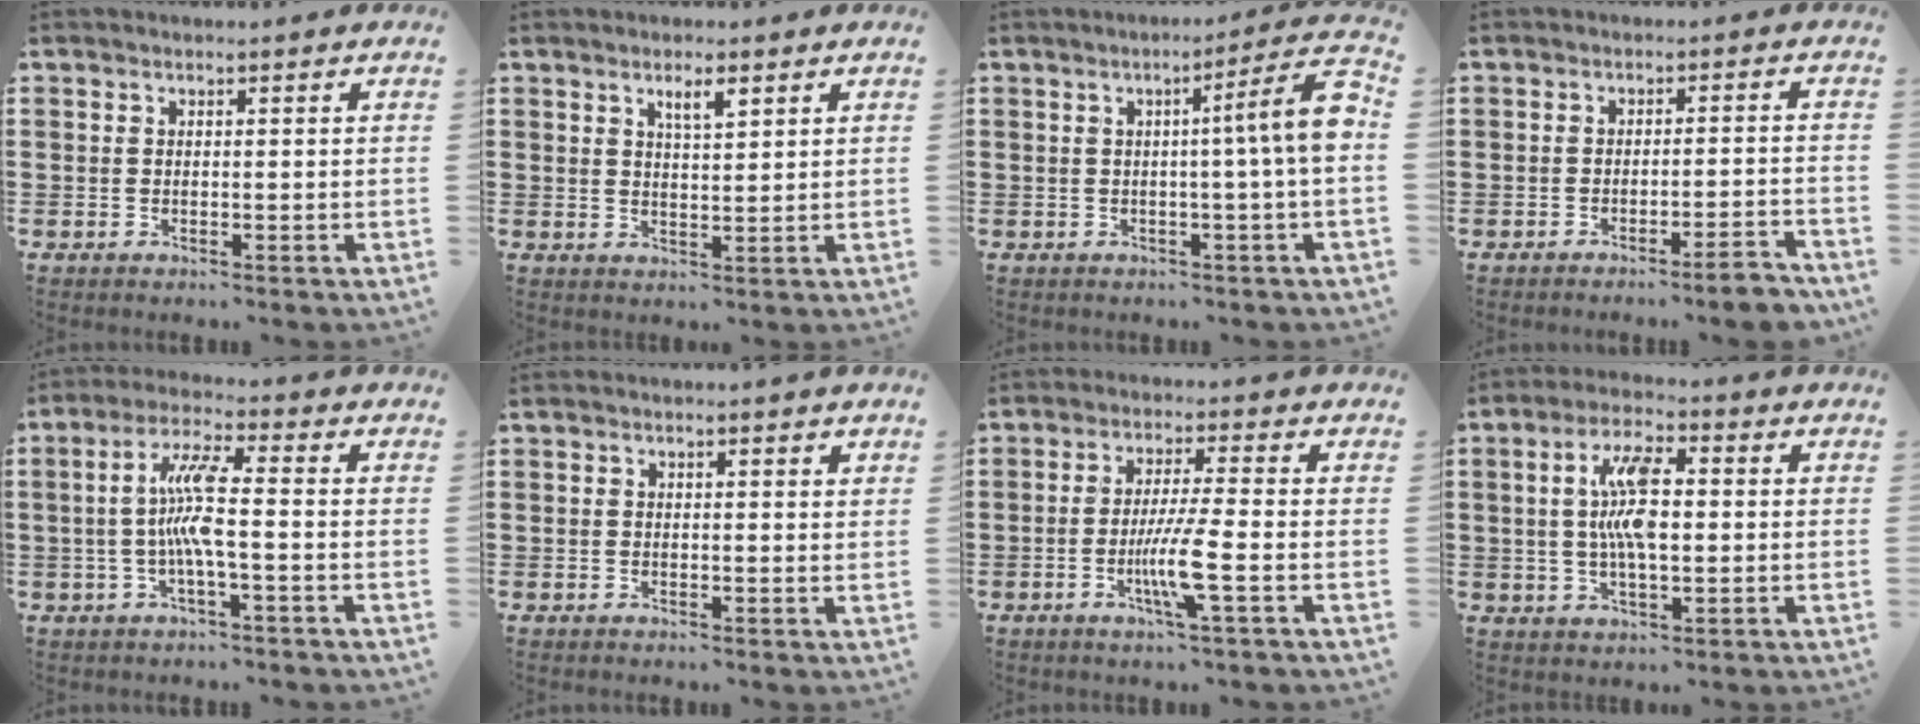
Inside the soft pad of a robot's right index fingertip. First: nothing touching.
{"total": 2.7, "force": [1.7, 0.6, 2.1], "torque": [-0.035, 0.001, 0.026]}
{"total": 8.0, "force": [0.4, 0.0, 8.0], "torque": [-0.118, -0.017, 0.000]}
{"total": 3.8, "force": [-3.2, -0.1, 2.1], "torque": [-0.034, -0.009, -0.058]}
{"total": 7.5, "force": [-0.8, 1.0, 7.4], "torque": [-0.162, -0.007, -0.027]}
{"total": 0.6, "force": [0.4, 0.2, 0.5], "torque": [-0.010, 0.003, 0.007]}
{"total": 7.0, "force": [-2.2, -0.1, 6.7], "torque": [-0.132, -0.020, -0.044]}
{"total": 9.0, "force": [0.9, 3.2, 8.4], "torque": [-0.179, 0.004, 0.007]}